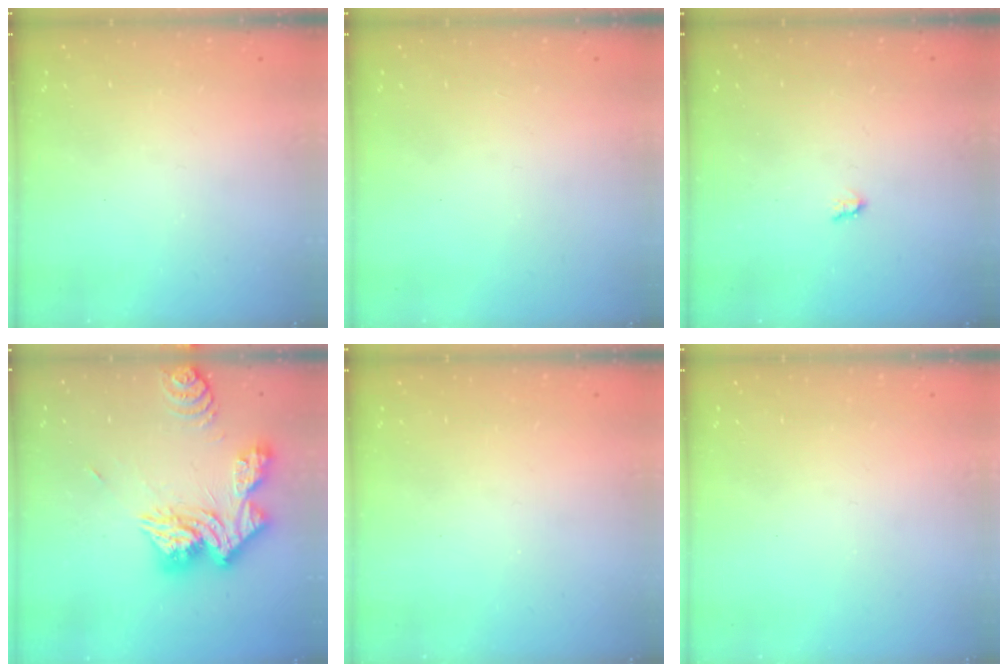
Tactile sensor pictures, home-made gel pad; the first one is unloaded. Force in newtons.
{"total": 0.0}
{"total": 1.7, "press": 1.6, "slide": 0.3}
{"total": 18.5, "press": 18.4, "slide": 1.6}
{"total": 0.0}
{"total": 0.0}